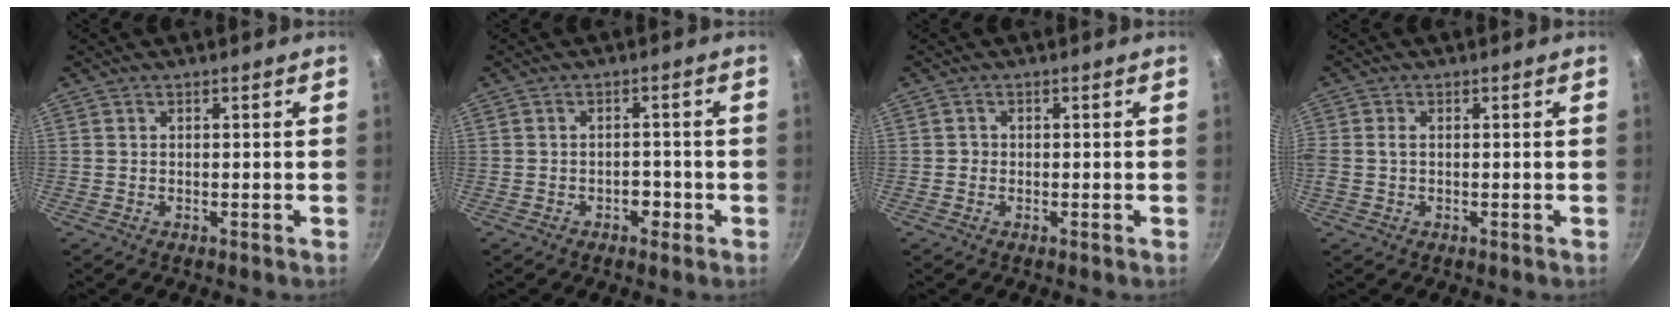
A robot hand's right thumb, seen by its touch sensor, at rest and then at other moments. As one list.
[{"total": 2.5, "force": [-1.1, 1.7, 1.4], "torque": [-0.005, 0.011, -0.017]}, {"total": 0.8, "force": [-0.2, 0.7, 0.2], "torque": [0.002, 0.003, -0.004]}, {"total": 1.8, "force": [0.0, 1.2, 1.4], "torque": [-0.039, 0.003, -0.001]}]